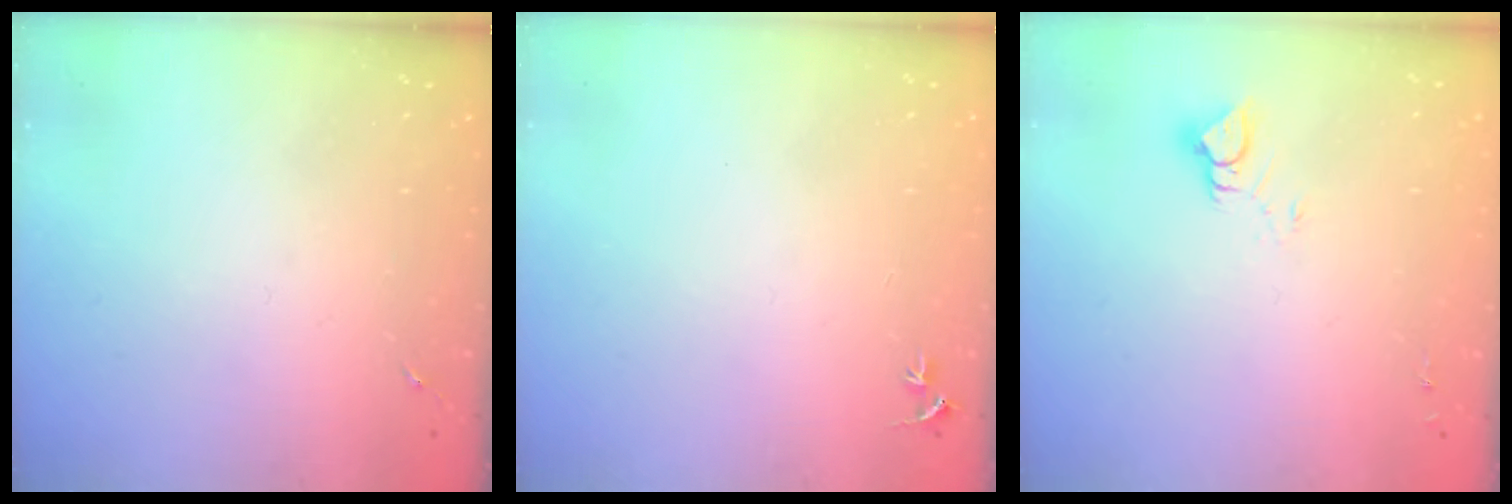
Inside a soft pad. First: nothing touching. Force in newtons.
{"total": 2.7, "press": 2.7, "slide": 0.3}
{"total": 4.5, "press": 4.5, "slide": 0.2}